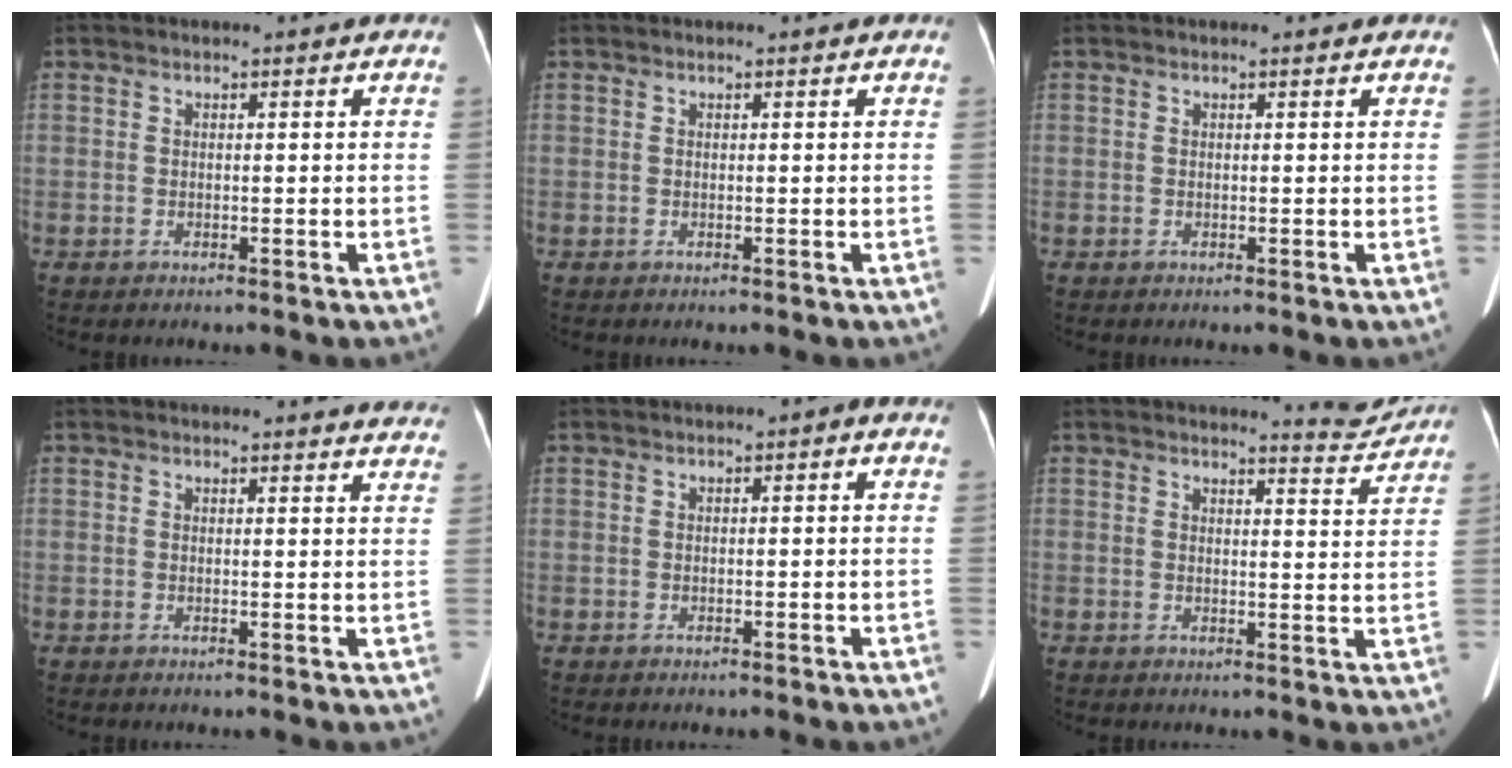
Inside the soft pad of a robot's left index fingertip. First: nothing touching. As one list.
[{"total": 0.0}, {"total": 0.6, "force": [0.5, 0.1, 0.1], "torque": [-0.005, 0.000, 0.003]}, {"total": 7.2, "force": [7.0, 1.0, 1.0], "torque": [0.012, -0.013, 0.047]}, {"total": 0.7, "force": [-0.1, 0.3, 0.6], "torque": [-0.004, 0.006, -0.005]}, {"total": 4.2, "force": [4.2, -0.1, -0.1], "torque": [-0.006, -0.028, 0.043]}]